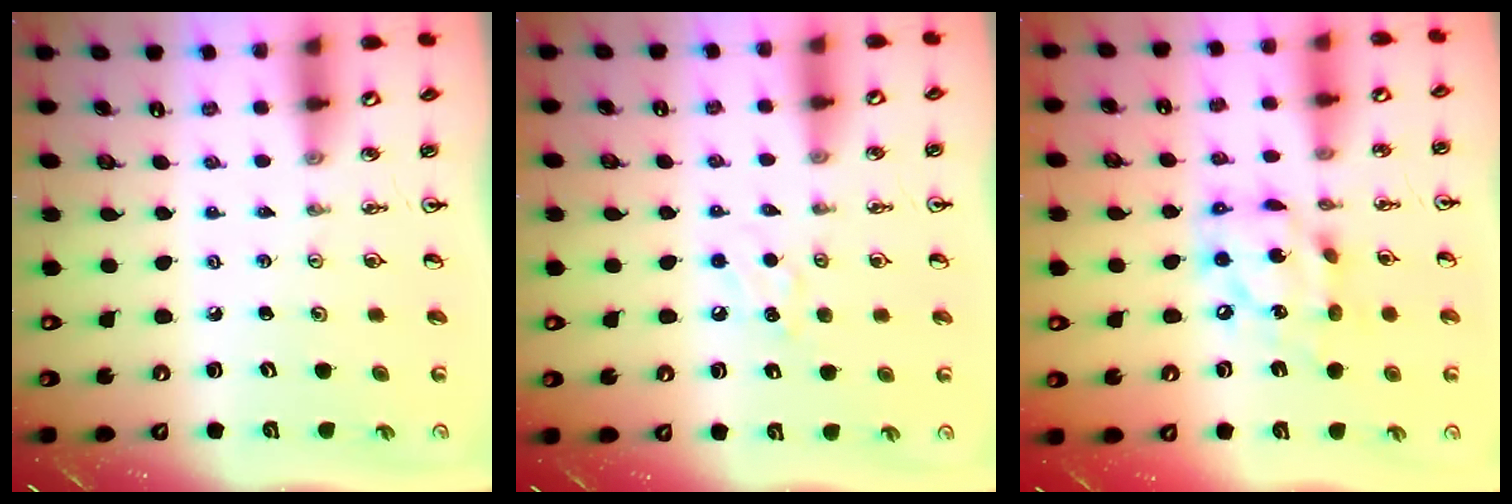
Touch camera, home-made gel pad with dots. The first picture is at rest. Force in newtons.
{"total": 4.9, "press": 4.8, "slide": 0.8}
{"total": 13.7, "press": 13.6, "slide": 1.5}